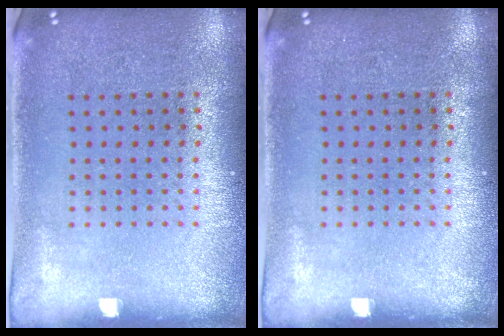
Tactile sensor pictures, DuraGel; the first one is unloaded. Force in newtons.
{"total": 0.0}